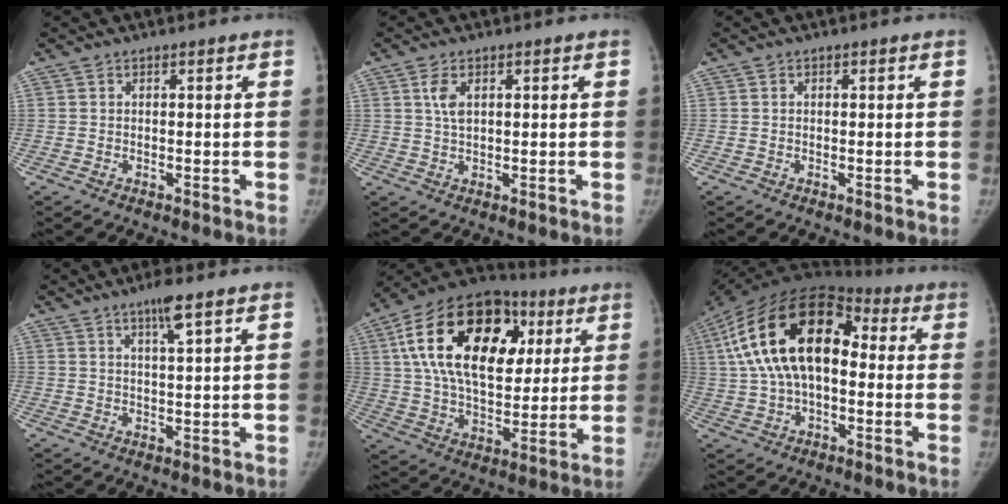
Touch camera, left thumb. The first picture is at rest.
{"total": 3.8, "force": [1.1, 2.2, 2.9], "torque": [-0.052, 0.004, 0.021]}
{"total": 0.8, "force": [0.1, 0.6, 0.5], "torque": [-0.003, 0.002, 0.000]}
{"total": 4.4, "force": [2.6, 0.2, 3.6], "torque": [-0.063, -0.011, 0.049]}
{"total": 27.6, "force": [8.5, 16.5, 20.5], "torque": [-0.346, 0.014, 0.139]}
{"total": 22.4, "force": [2.7, 13.0, 18.0], "torque": [-0.324, 0.041, 0.032]}